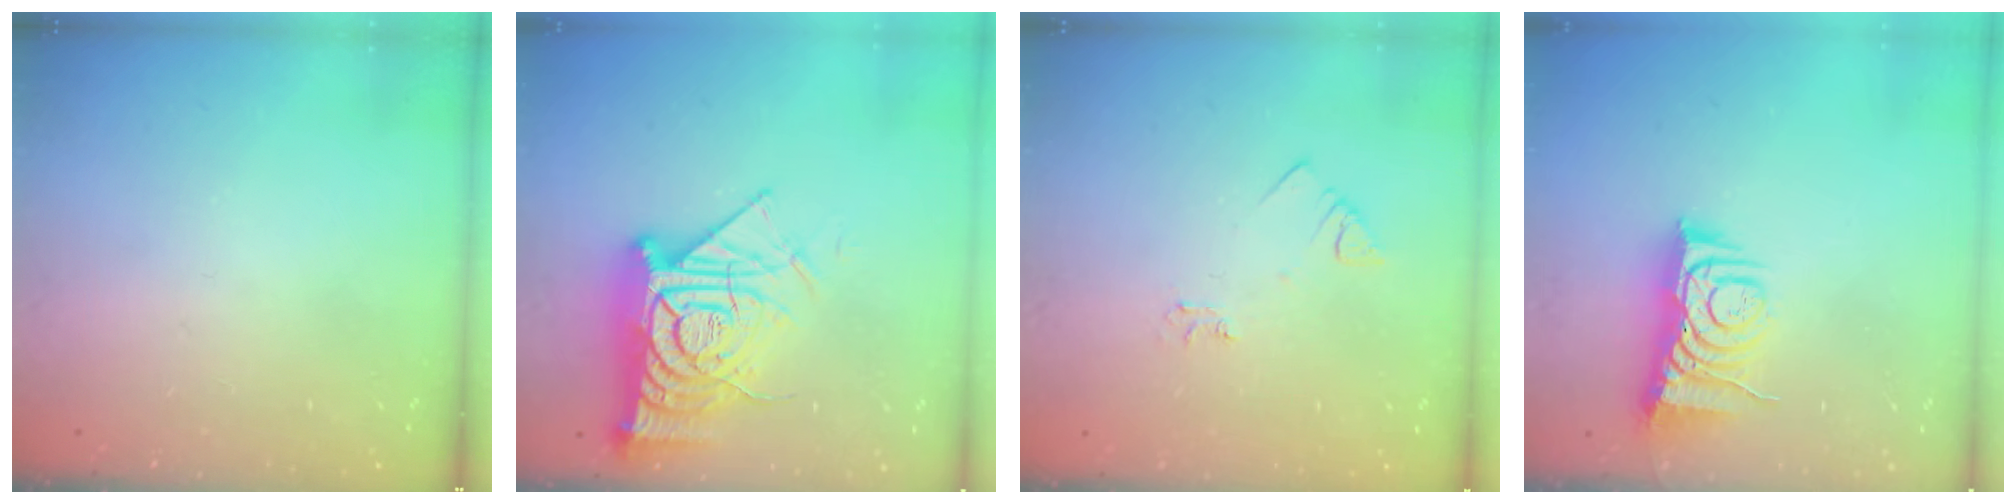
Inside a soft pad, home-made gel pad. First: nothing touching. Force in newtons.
{"total": 19.4, "press": 19.3, "slide": 2.0}
{"total": 4.0, "press": 4.0, "slide": 0.5}
{"total": 7.6, "press": 7.5, "slide": 0.9}